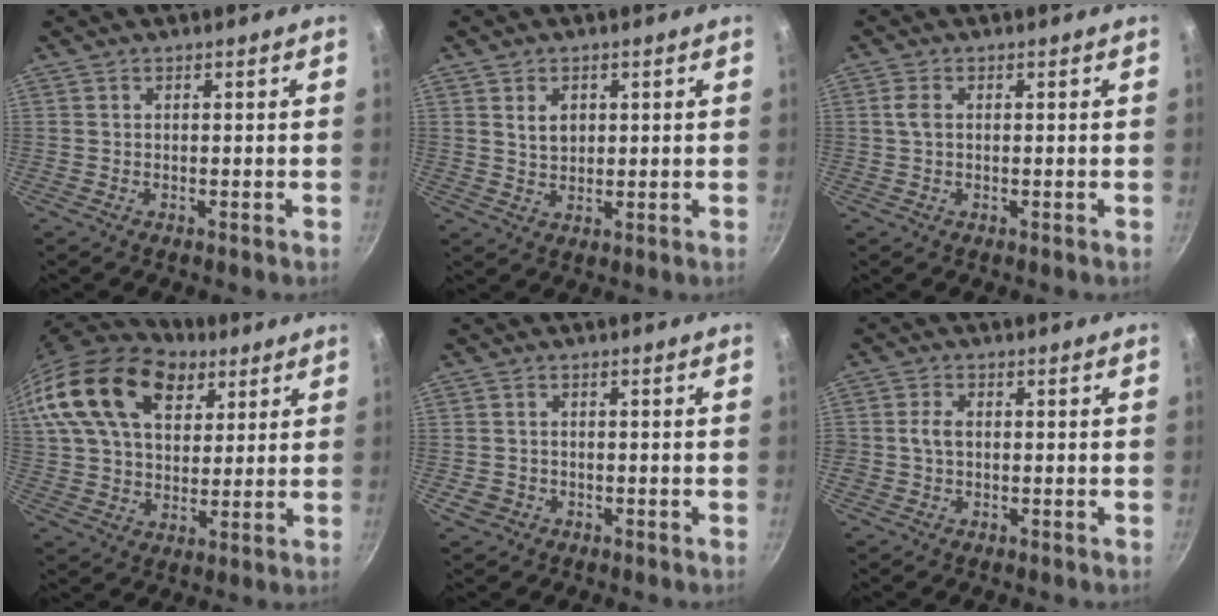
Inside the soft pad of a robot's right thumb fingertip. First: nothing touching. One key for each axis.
{"total": 4.0, "fx": 1.2, "fy": 2.9, "fz": 2.5, "tx": -0.031, "ty": -0.004, "tz": 0.025}
{"total": 2.1, "fx": 0.3, "fy": 1.2, "fz": 1.6, "tx": -0.037, "ty": 0.003, "tz": 0.004}
{"total": 23.5, "fx": 12.4, "fy": 14.2, "fz": 14.0, "tx": -0.258, "ty": -0.004, "tz": 0.221}
{"total": 3.1, "fx": -1.0, "fy": 2.7, "fz": 1.2, "tx": -0.017, "ty": 0.011, "tz": -0.010}
{"total": 3.1, "fx": 0.0, "fy": 2.3, "fz": 2.0, "tx": -0.029, "ty": 0.008, "tz": -0.002}